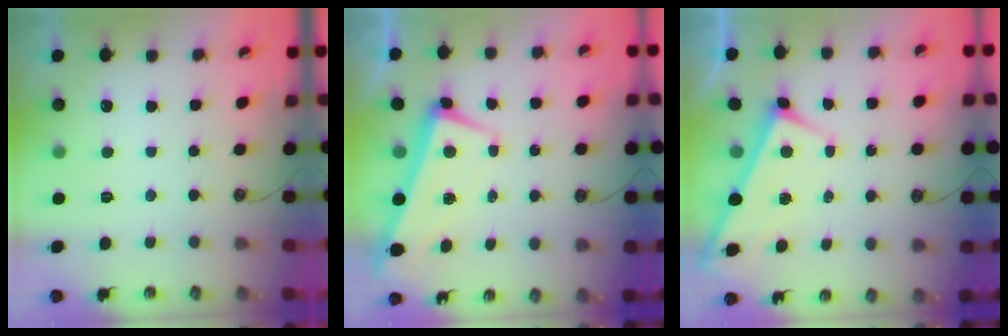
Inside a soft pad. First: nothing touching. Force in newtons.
{"total": 2.1, "press": 2.0, "slide": 0.6}
{"total": 2.8, "press": 2.8, "slide": 0.3}